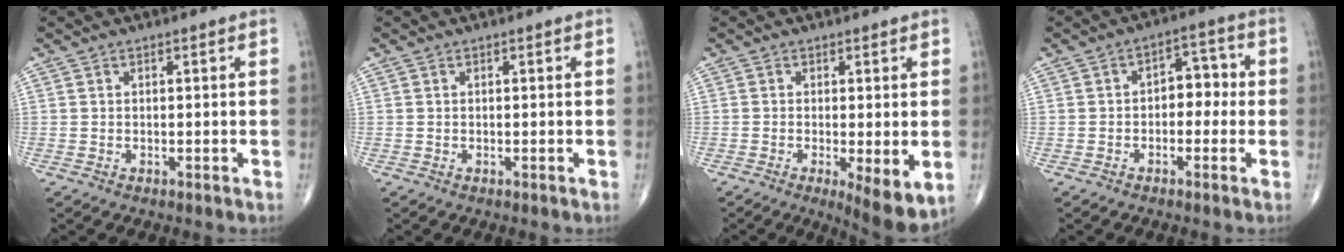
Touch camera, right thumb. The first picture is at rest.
{"total": 0.0}
{"total": 7.3, "force": [-1.6, 2.1, 6.8], "torque": [-0.103, -0.023, -0.025]}
{"total": 5.9, "force": [-0.4, 3.9, 4.5], "torque": [-0.032, 0.025, -0.016]}